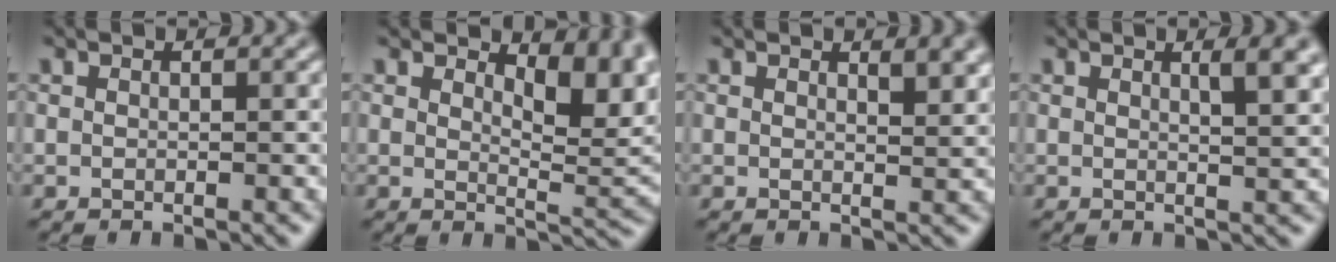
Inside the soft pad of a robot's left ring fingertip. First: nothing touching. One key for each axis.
{"total": 5.9, "fx": 2.7, "fy": 2.5, "fz": 4.6, "tx": -0.058, "ty": -0.008, "tz": 0.041}
{"total": 2.4, "fx": 1.3, "fy": 0.8, "fz": 1.9, "tx": -0.021, "ty": -0.001, "tz": 0.022}
{"total": 3.3, "fx": 1.4, "fy": 1.0, "fz": 2.8, "tx": -0.022, "ty": 0.003, "tz": 0.018}